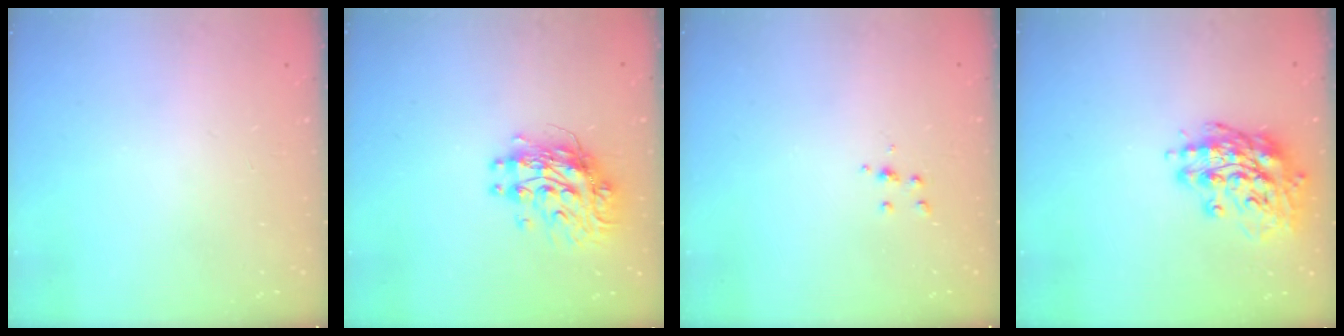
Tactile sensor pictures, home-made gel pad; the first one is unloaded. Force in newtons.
{"total": 11.5, "press": 11.4, "slide": 0.9}
{"total": 3.3, "press": 3.3, "slide": 0.4}
{"total": 16.0, "press": 15.8, "slide": 2.7}